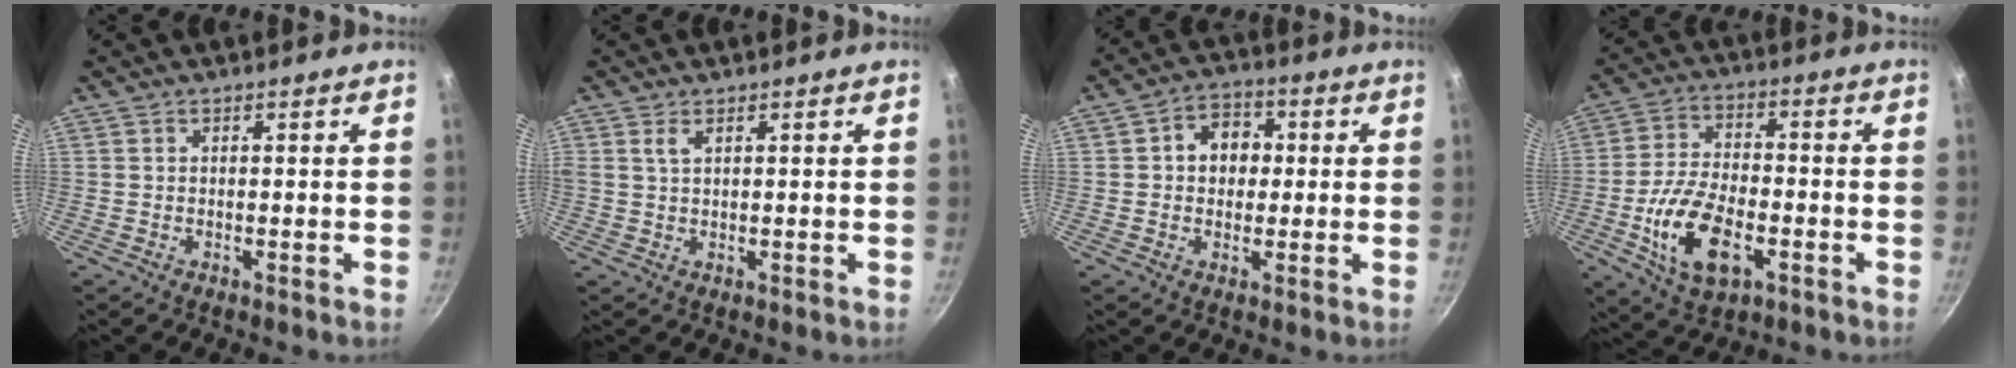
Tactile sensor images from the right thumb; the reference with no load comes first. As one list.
[{"total": 1.9, "force": [0.9, 0.8, 1.4], "torque": [-0.026, -0.003, 0.019]}, {"total": 7.2, "force": [0.8, 5.8, 4.2], "torque": [-0.028, 0.010, 0.002]}, {"total": 15.7, "force": [-4.9, 8.5, 12.2], "torque": [-0.227, 0.023, -0.091]}]